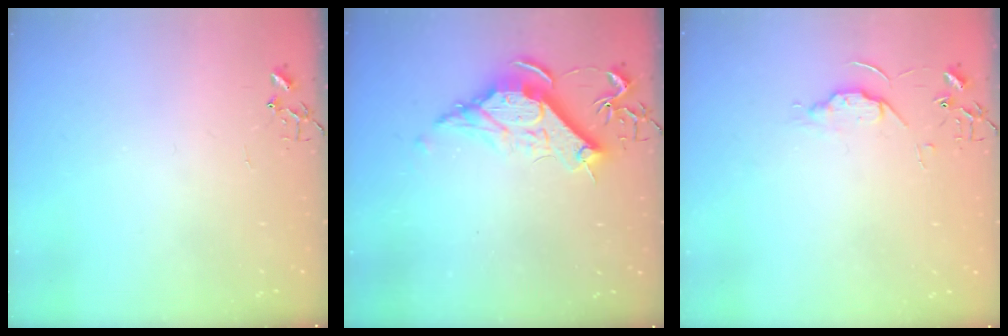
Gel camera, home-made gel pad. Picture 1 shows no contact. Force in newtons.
{"total": 10.8, "press": 10.8, "slide": 0.3}
{"total": 5.7, "press": 5.6, "slide": 0.8}